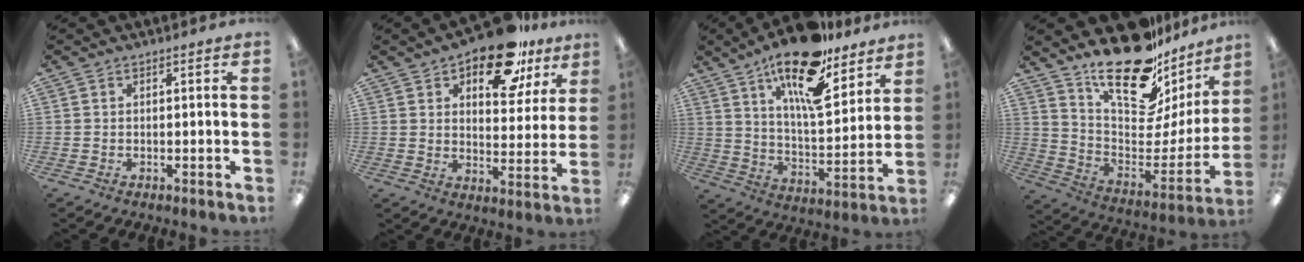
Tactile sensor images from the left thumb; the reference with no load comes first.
{"total": 17.1, "force": [11.5, 7.9, 9.9], "torque": [-0.129, -0.059, 0.190]}
{"total": 19.6, "force": [13.4, 6.8, 12.5], "torque": [-0.208, -0.077, 0.223]}
{"total": 25.7, "force": [19.0, 10.6, 13.7], "torque": [-0.197, -0.134, 0.329]}